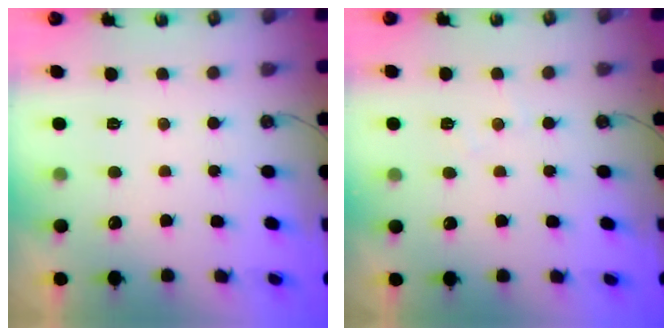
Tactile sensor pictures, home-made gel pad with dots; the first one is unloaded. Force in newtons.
{"total": 4.8, "press": 4.7, "slide": 0.7}